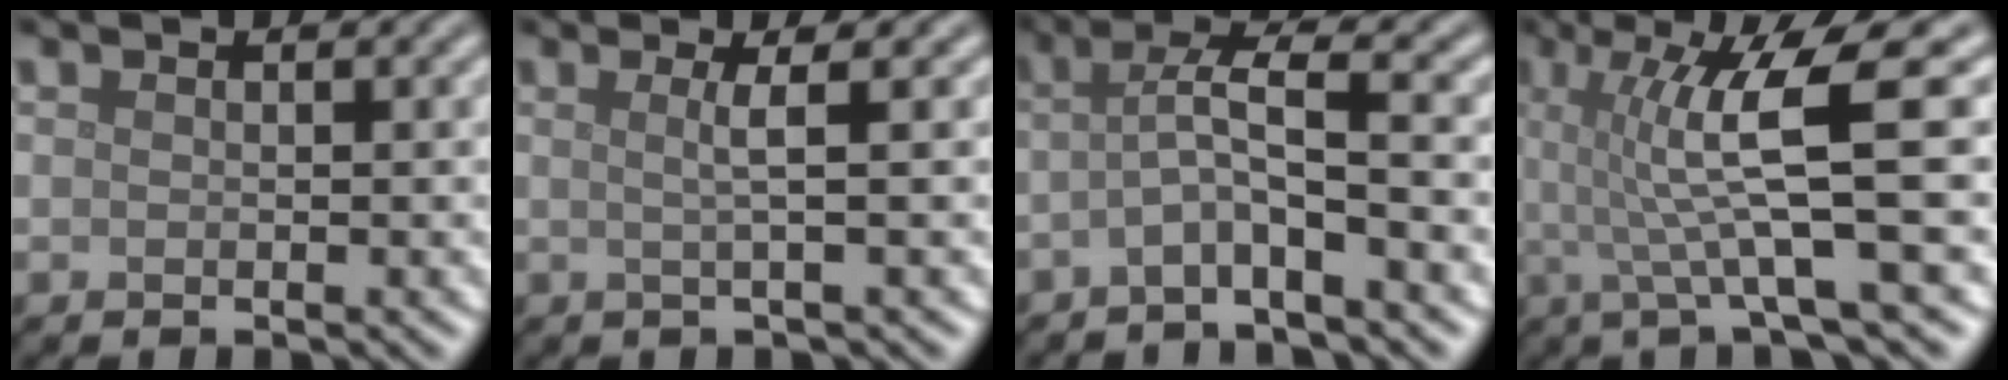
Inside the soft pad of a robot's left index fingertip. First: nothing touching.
{"total": 2.1, "force": [0.3, 0.4, 2.0], "torque": [-0.035, 0.005, -0.003]}
{"total": 3.5, "force": [-1.2, 0.4, 3.3], "torque": [-0.060, 0.011, -0.035]}
{"total": 7.0, "force": [0.8, 0.9, 6.9], "torque": [-0.122, 0.006, 0.012]}